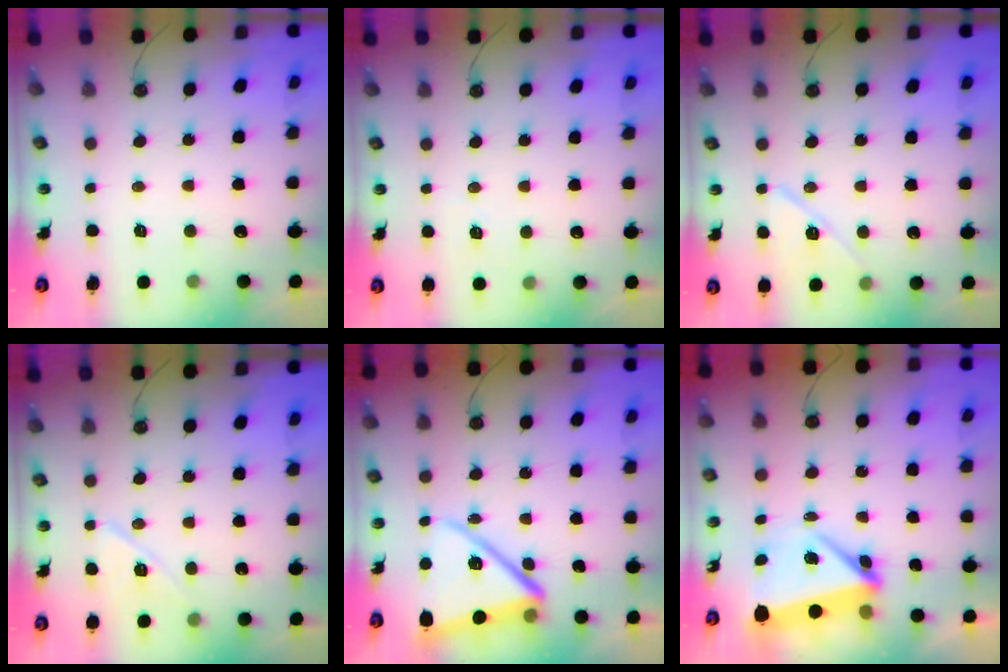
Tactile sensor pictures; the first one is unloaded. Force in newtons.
{"total": 10.4, "press": 2.6, "slide": 10.0}
{"total": 10.4, "press": 10.3, "slide": 1.1}
{"total": 8.6, "press": 8.5, "slide": 0.9}
{"total": 14.3, "press": 14.2, "slide": 1.3}
{"total": 5.8, "press": 5.8, "slide": 0.3}